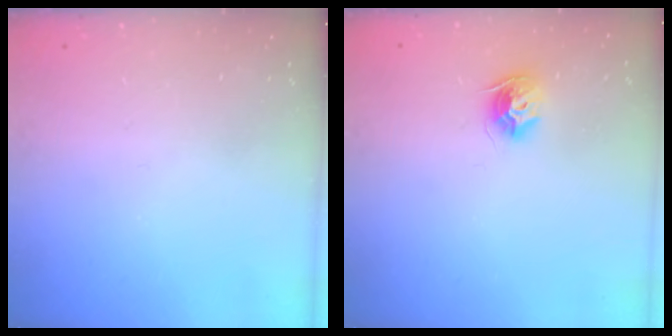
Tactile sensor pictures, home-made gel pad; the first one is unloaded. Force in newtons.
{"total": 8.8, "press": 8.8, "slide": 0.4}